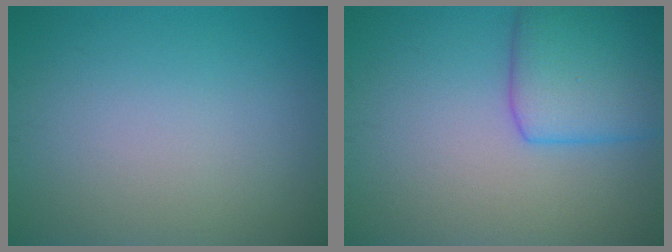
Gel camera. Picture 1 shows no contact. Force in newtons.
{"total": 5.8, "press": 5.8, "slide": 0.3}